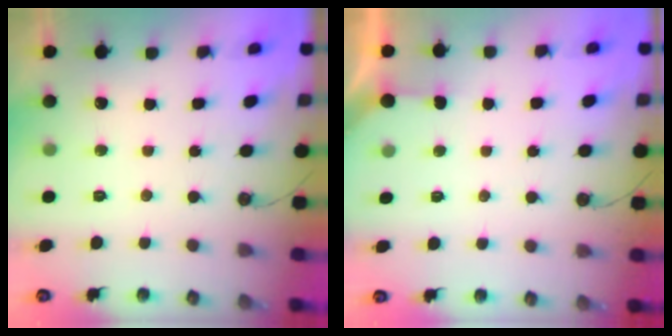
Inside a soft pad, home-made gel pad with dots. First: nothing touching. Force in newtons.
{"total": 2.4, "press": 2.4, "slide": 0.4}